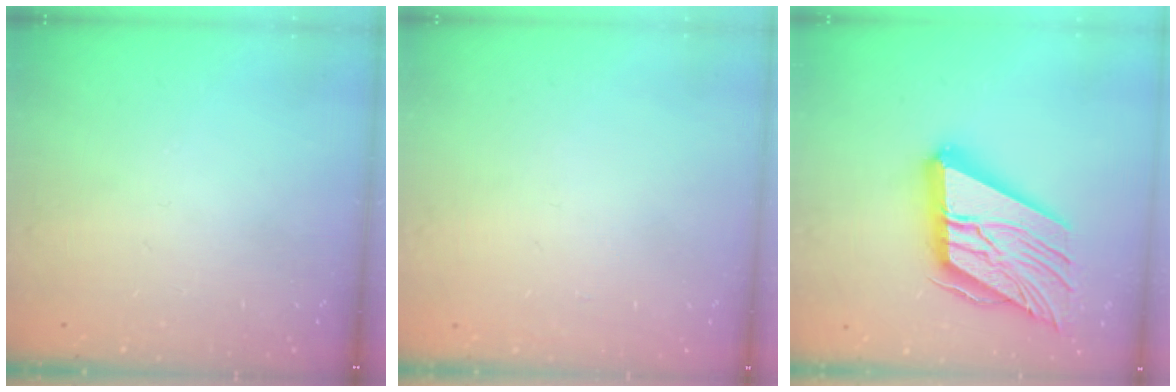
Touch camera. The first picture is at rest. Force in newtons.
{"total": 0.9, "press": 0.9, "slide": 0.0}
{"total": 23.2, "press": 23.0, "slide": 2.7}